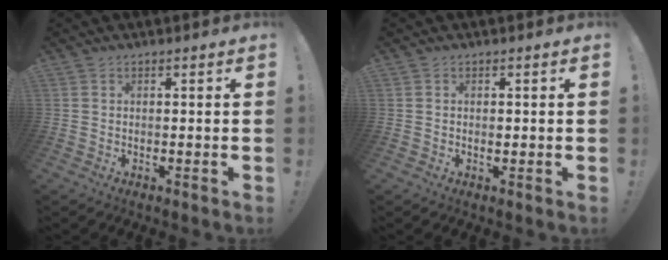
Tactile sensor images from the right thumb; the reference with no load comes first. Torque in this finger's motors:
{"motor_torque": [-0.07, 0.14, -0.26, 0.22, -0.04]}